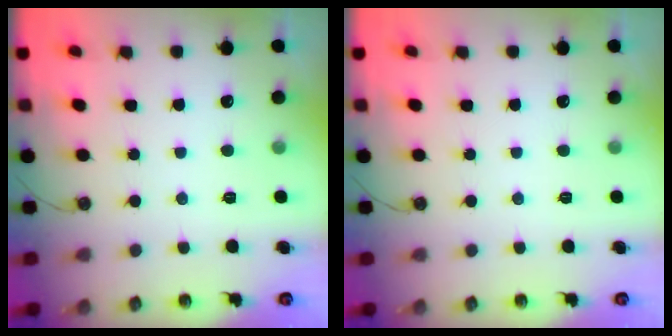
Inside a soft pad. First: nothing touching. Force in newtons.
{"total": 0.0}